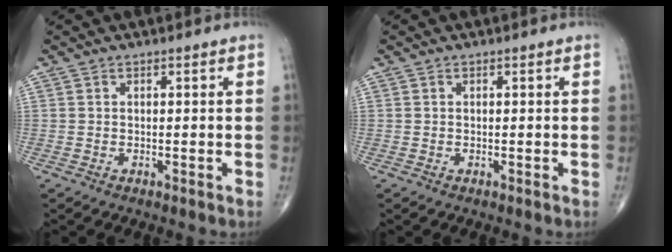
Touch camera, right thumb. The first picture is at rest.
{"total": 0.0}